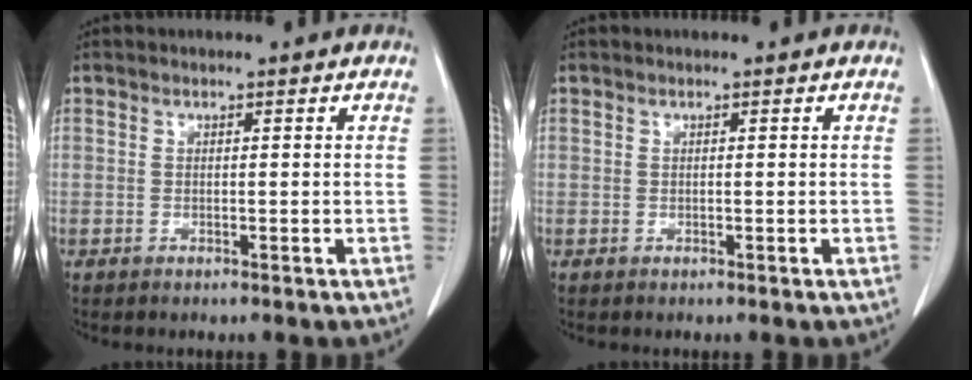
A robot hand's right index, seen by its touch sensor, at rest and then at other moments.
{"total": 0.0}